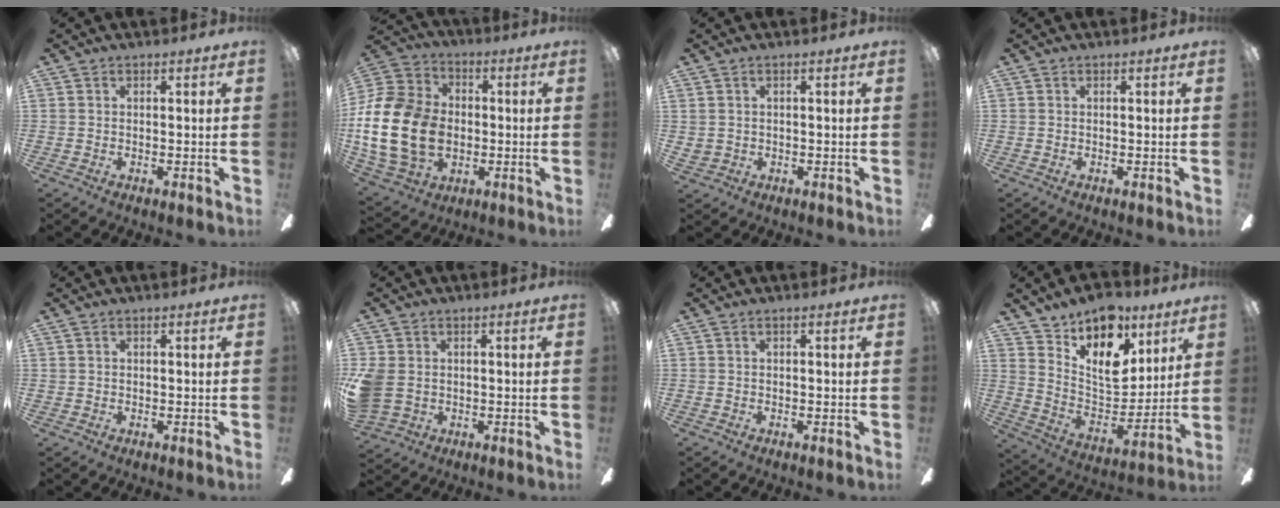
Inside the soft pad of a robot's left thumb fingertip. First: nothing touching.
{"total": 20.6, "force": [-2.3, 15.5, 13.5], "torque": [-0.291, 0.027, -0.029]}
{"total": 1.2, "force": [0.5, 1.0, 0.2], "torque": [-0.006, 0.002, 0.008]}
{"total": 0.0}
{"total": 0.6, "force": [0.4, 0.5, -0.1], "torque": [0.000, 0.001, 0.008]}
{"total": 7.1, "force": [0.3, 6.0, 3.8], "torque": [-0.097, 0.014, 0.012]}
{"total": 0.0}
{"total": 16.4, "force": [10.6, 9.2, 8.5], "torque": [-0.135, -0.074, 0.193]}